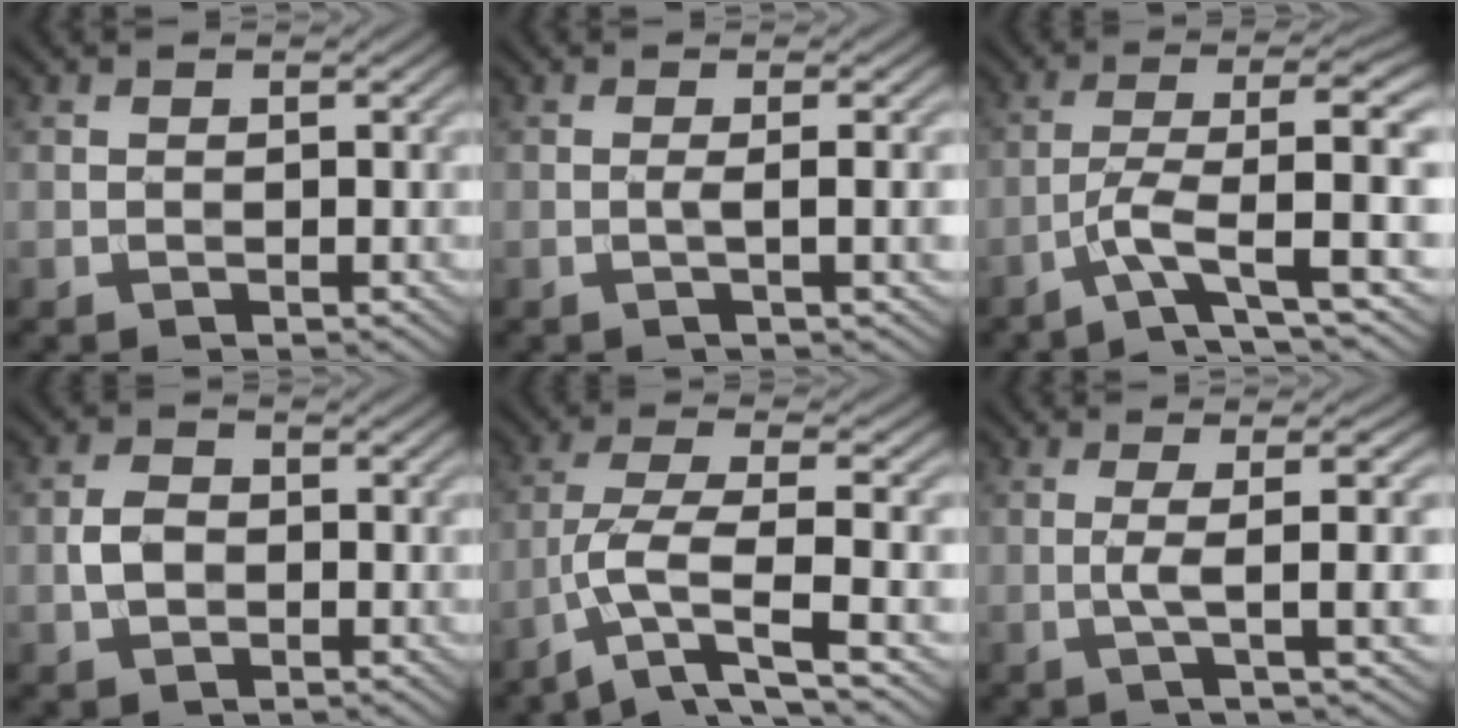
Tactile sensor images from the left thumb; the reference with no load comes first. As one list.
[{"total": 3.3, "force": [-0.2, 0.6, 3.2], "torque": [-0.047, 0.006, -0.009]}, {"total": 7.5, "force": [-2.3, 1.4, 7.0], "torque": [-0.121, 0.015, -0.052]}, {"total": 2.7, "force": [-0.5, 2.0, 1.8], "torque": [-0.039, 0.000, -0.015]}, {"total": 7.9, "force": [-3.9, 1.7, 6.6], "torque": [-0.131, 0.001, -0.083]}, {"total": 5.7, "force": [0.0, 0.9, 5.6], "torque": [-0.096, 0.010, -0.002]}]